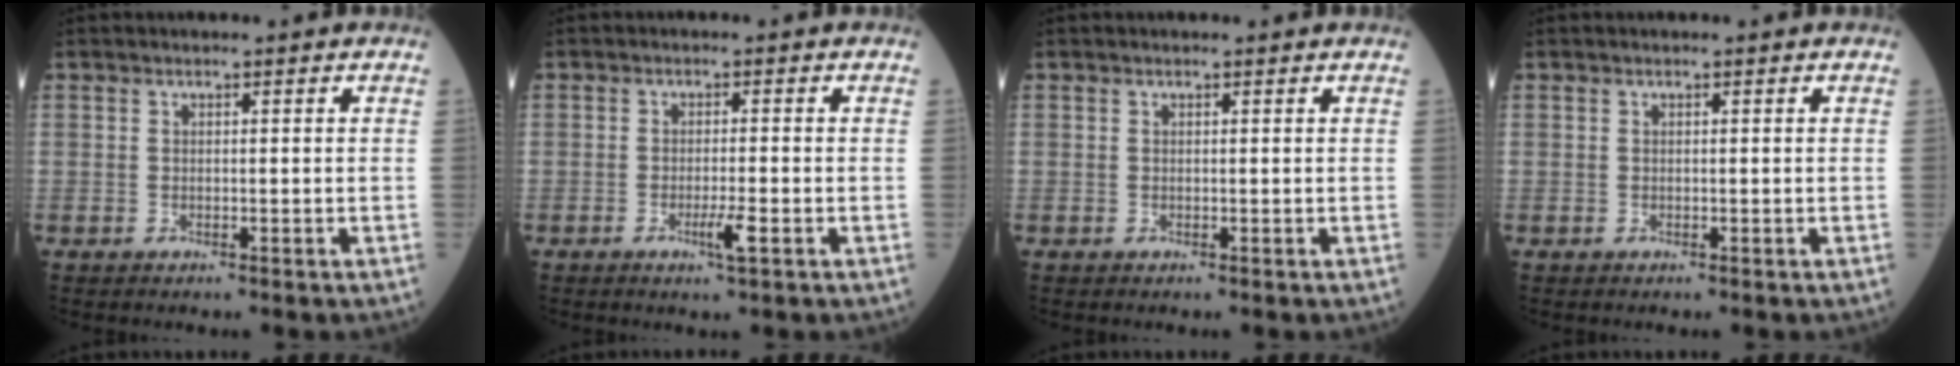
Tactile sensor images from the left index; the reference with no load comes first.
{"total": 2.9, "force": [-1.3, 0.1, 2.6], "torque": [-0.049, -0.004, -0.022]}
{"total": 0.8, "force": [0.8, 0.1, 0.2], "torque": [-0.009, 0.007, 0.009]}
{"total": 0.0}